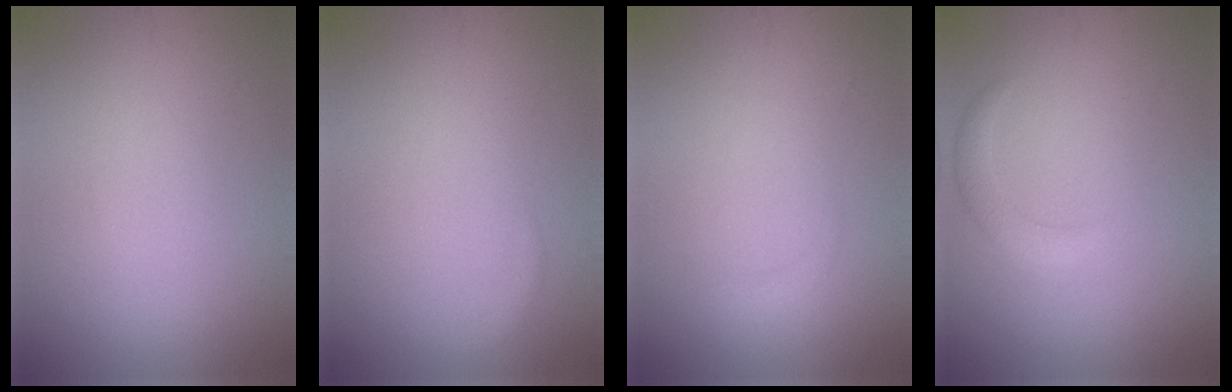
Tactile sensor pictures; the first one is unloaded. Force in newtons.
{"total": 0.5, "press": 0.5, "slide": 0.1}
{"total": 0.7, "press": 0.7, "slide": 0.1}
{"total": 1.7, "press": 1.7, "slide": 0.3}